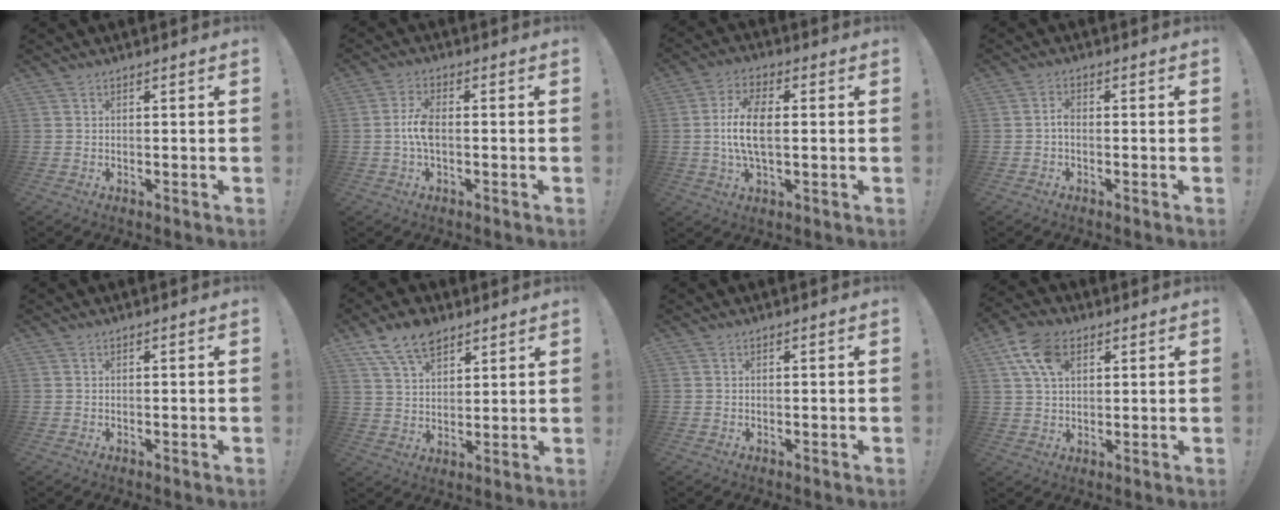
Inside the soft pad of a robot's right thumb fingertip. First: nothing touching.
{"total": 6.2, "force": [-0.9, 2.6, 5.5], "torque": [-0.117, 0.002, -0.016]}
{"total": 10.6, "force": [-0.1, 5.2, 9.2], "torque": [-0.179, -0.002, -0.005]}
{"total": 2.2, "force": [-0.8, 1.0, 1.8], "torque": [-0.035, 0.006, -0.014]}
{"total": 0.0}
{"total": 11.0, "force": [7.5, 6.0, 5.3], "torque": [-0.093, -0.033, 0.145]}
{"total": 0.0}
{"total": 11.2, "force": [4.6, 7.1, 7.3], "torque": [-0.129, -0.001, 0.088]}